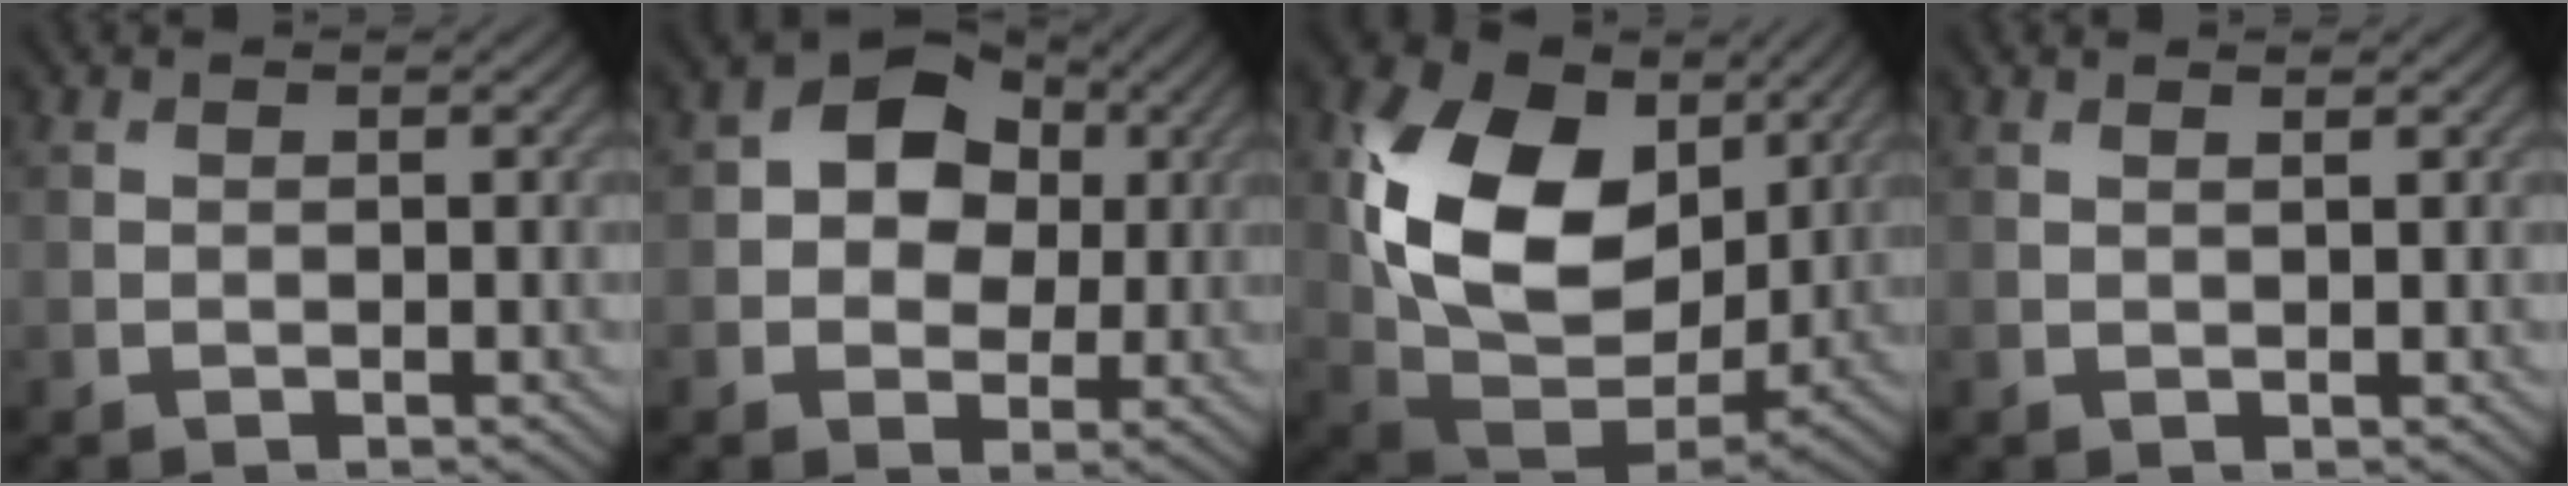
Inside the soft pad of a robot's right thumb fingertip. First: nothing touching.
{"total": 7.6, "force": [1.3, 6.0, 4.4], "torque": [-0.075, 0.013, -0.001]}
{"total": 16.8, "force": [4.6, 11.5, 11.3], "torque": [-0.237, 0.007, 0.096]}
{"total": 0.6, "force": [0.5, 0.0, 0.4], "torque": [-0.010, 0.001, 0.006]}